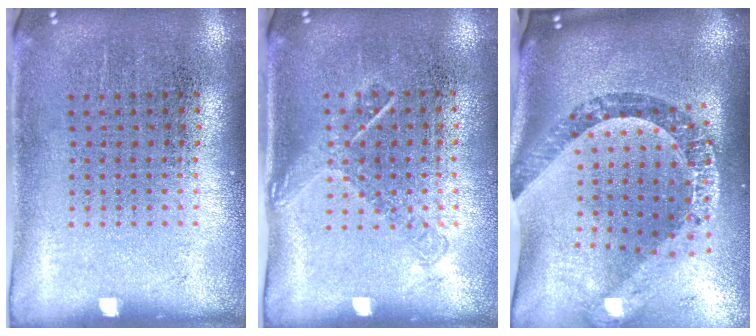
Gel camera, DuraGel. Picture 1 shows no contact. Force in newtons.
{"total": 1.2, "press": 0.9, "slide": 0.9}
{"total": 2.6, "press": 2.0, "slide": 1.6}